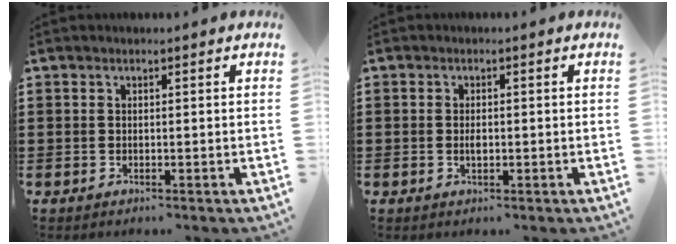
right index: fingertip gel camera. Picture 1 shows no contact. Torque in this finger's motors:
{"motor_torque": [0.19, 0.20, 0.15, 0.01]}